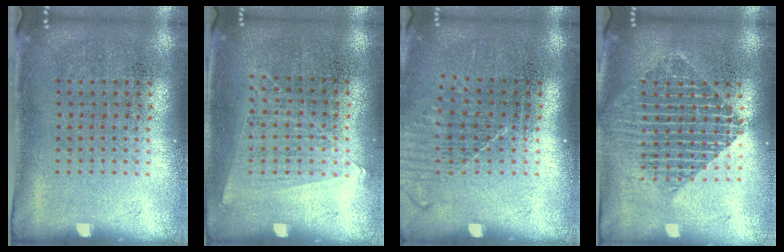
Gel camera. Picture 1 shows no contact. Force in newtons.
{"total": 1.1, "press": 1.0, "slide": 0.4}
{"total": 1.2, "press": 1.0, "slide": 0.6}
{"total": 1.8, "press": 1.6, "slide": 1.0}